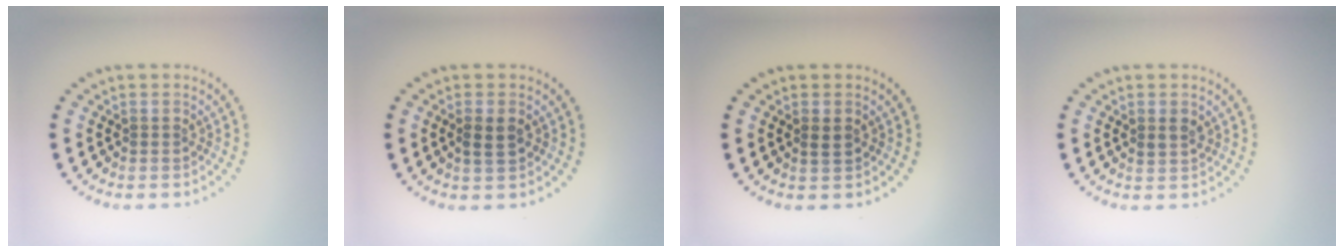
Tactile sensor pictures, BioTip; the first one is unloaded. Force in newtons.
{"total": 1.9, "press": 1.9, "slide": 0.3}
{"total": 1.2, "press": 1.2, "slide": 0.2}
{"total": 1.1, "press": 1.1, "slide": 0.3}